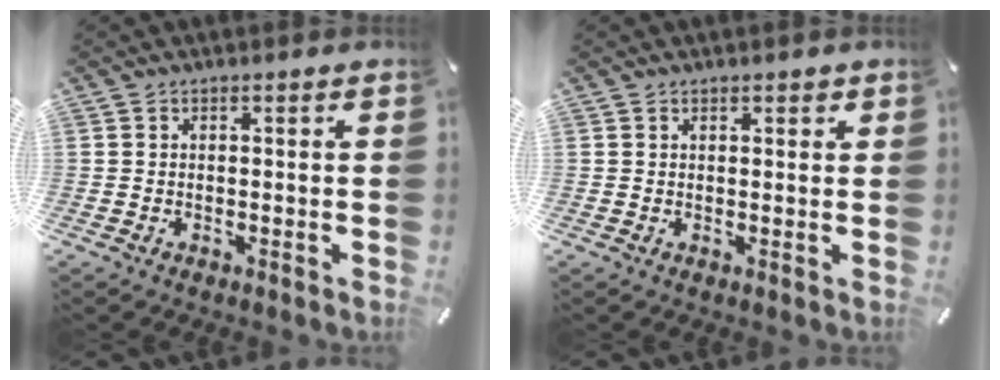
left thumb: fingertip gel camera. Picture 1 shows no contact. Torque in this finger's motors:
{"motor_torque": [0.05, -0.34, -0.15, 0.23, -0.05]}